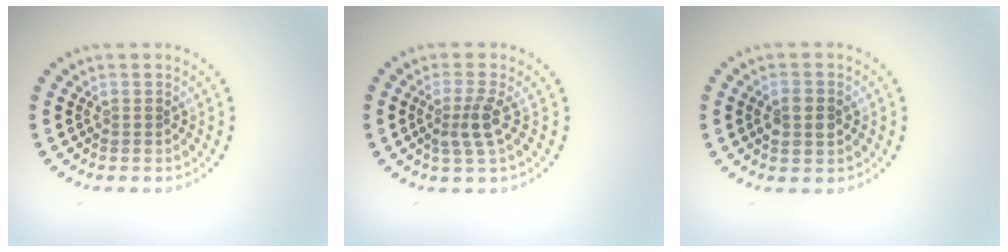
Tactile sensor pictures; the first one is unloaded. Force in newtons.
{"total": 2.4, "press": 1.8, "slide": 1.5}
{"total": 2.0, "press": 2.0, "slide": 0.1}